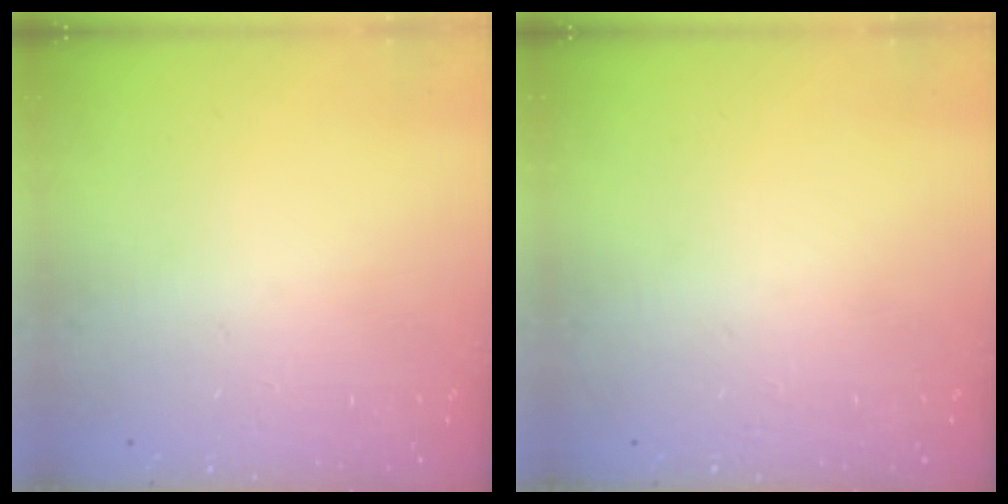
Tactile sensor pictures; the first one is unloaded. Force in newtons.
{"total": 0.0}